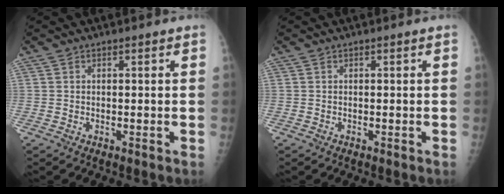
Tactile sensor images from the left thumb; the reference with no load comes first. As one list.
[{"total": 0.0}]